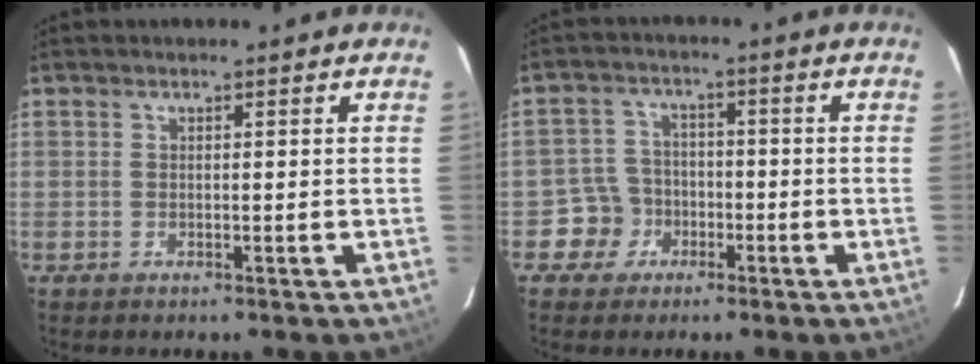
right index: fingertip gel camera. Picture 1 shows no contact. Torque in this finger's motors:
{"motor_torque": [-0.05, -0.04, -0.48, -0.21]}